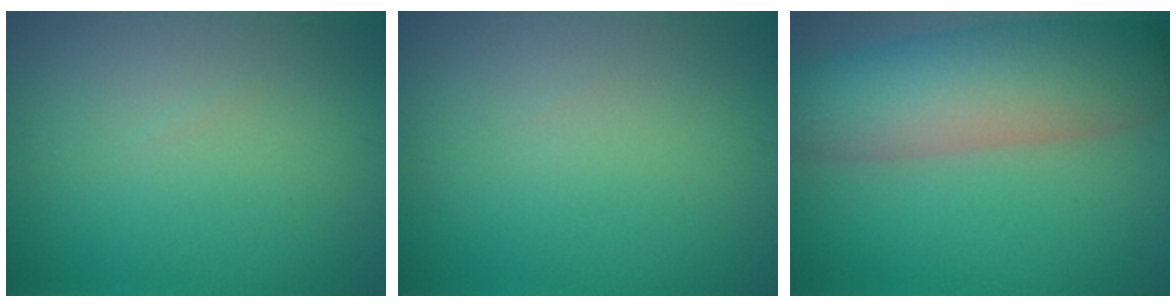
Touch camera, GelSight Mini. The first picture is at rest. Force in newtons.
{"total": 0.0}
{"total": 9.7, "press": 9.7, "slide": 0.4}